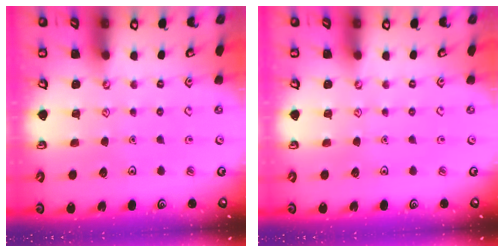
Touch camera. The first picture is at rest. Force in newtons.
{"total": 0.0}